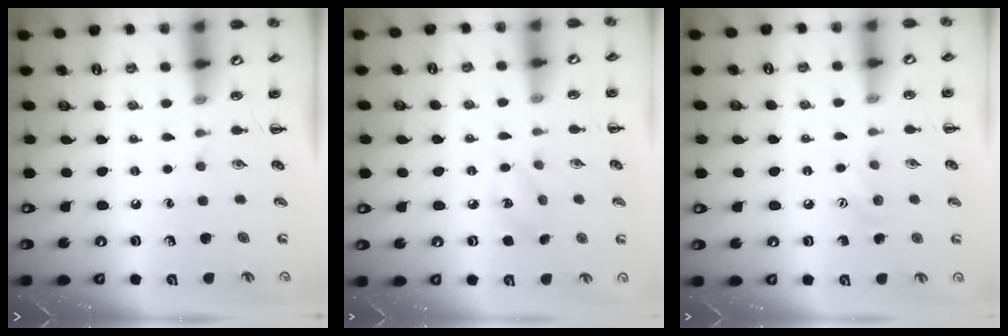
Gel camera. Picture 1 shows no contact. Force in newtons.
{"total": 5.8, "press": 5.5, "slide": 1.6}
{"total": 6.2, "press": 6.1, "slide": 1.2}